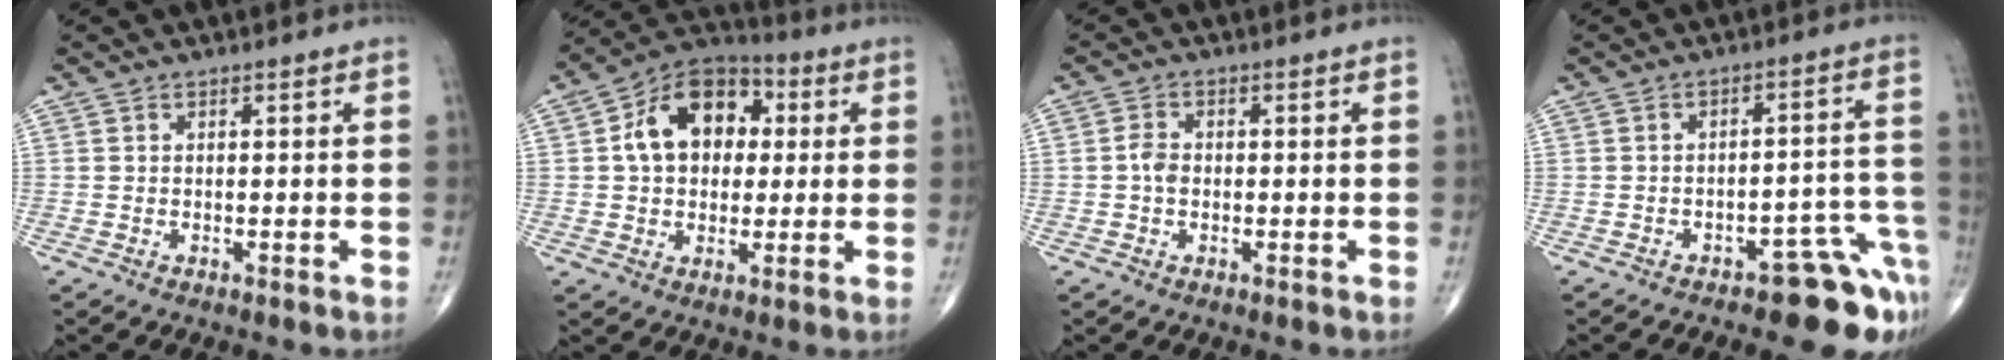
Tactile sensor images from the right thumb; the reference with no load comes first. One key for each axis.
{"total": 14.8, "fx": 2.6, "fy": 10.6, "fz": 10.0, "tx": -0.129, "ty": 0.020, "tz": 0.033}
{"total": 2.7, "fx": -0.3, "fy": 1.9, "fz": 1.8, "tx": -0.030, "ty": 0.007, "tz": -0.012}
{"total": 10.5, "fx": -7.1, "fy": 4.2, "fz": 6.5, "tx": -0.037, "ty": 0.075, "tz": -0.091}